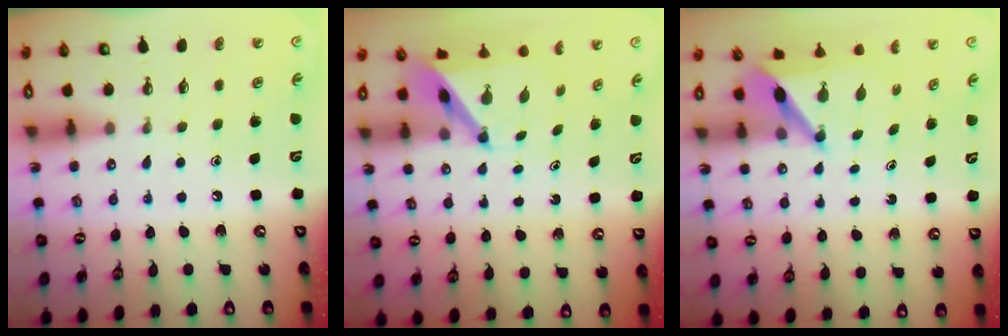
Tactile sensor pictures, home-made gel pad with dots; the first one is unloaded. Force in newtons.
{"total": 5.1, "press": 5.1, "slide": 0.5}
{"total": 6.0, "press": 6.0, "slide": 0.4}